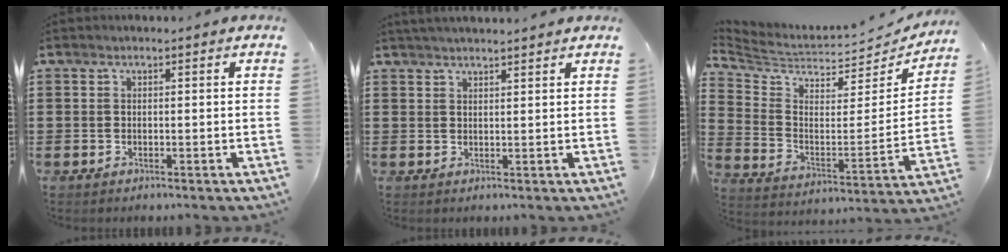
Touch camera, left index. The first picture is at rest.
{"total": 1.7, "force": [1.7, -0.3, 0.3], "torque": [-0.009, 0.001, 0.033]}
{"total": 4.2, "force": [3.6, 1.8, 1.4], "torque": [-0.055, -0.042, 0.059]}